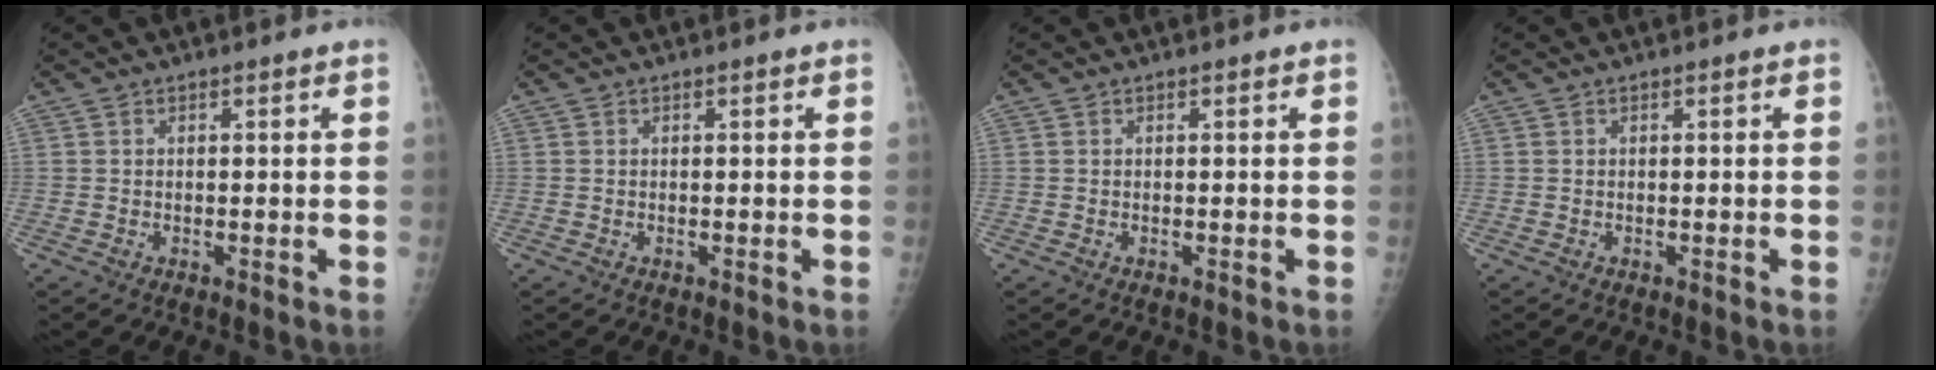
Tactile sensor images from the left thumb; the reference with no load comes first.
{"total": 0.0}
{"total": 0.0}
{"total": 0.0}